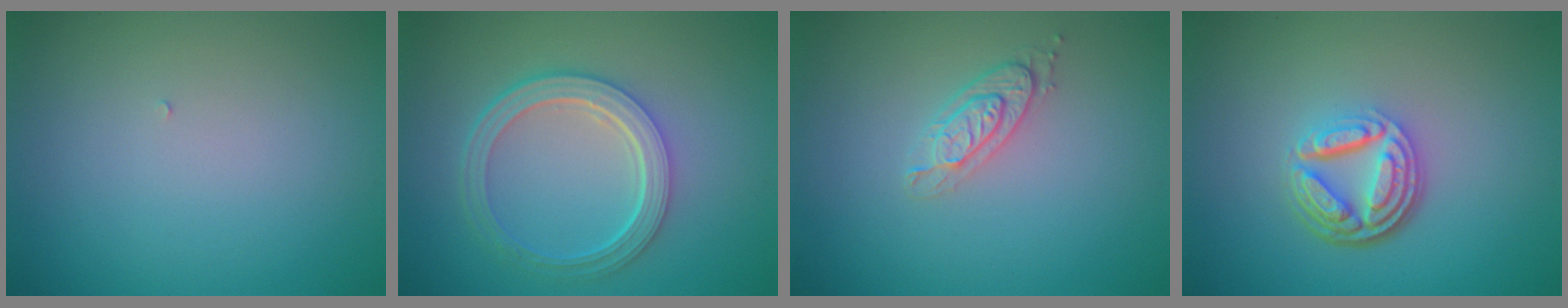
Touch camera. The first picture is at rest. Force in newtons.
{"total": 4.9, "press": 3.7, "slide": 3.3}
{"total": 2.0, "press": 1.9, "slide": 0.6}
{"total": 5.2, "press": 3.6, "slide": 3.7}